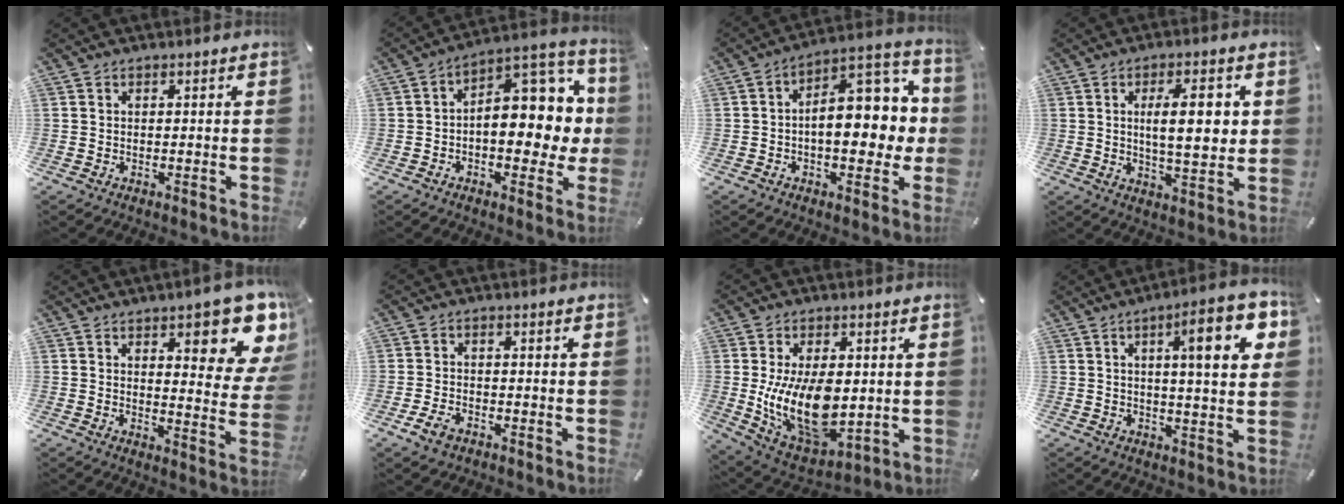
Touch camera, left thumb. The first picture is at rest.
{"total": 14.7, "force": [2.1, 9.4, 11.1], "torque": [-0.128, -0.032, 0.041]}
{"total": 15.5, "force": [1.3, 9.2, 12.5], "torque": [-0.149, -0.020, 0.026]}
{"total": 12.1, "force": [2.2, 4.3, 11.1], "torque": [-0.160, -0.006, 0.027]}
{"total": 13.9, "force": [8.3, 4.9, 10.0], "torque": [-0.106, -0.065, 0.134]}
{"total": 4.0, "force": [-2.0, 2.6, 2.3], "torque": [-0.058, 0.004, -0.041]}
{"total": 17.0, "force": [0.2, 10.1, 13.7], "torque": [-0.251, -0.023, 0.008]}
{"total": 14.8, "force": [5.2, 3.4, 13.4], "torque": [-0.190, -0.016, 0.071]}